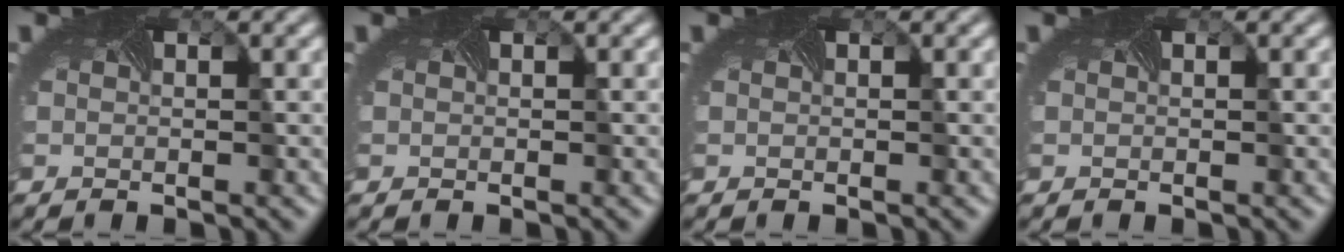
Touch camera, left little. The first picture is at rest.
{"total": 0.0}
{"total": 0.0}
{"total": 0.0}